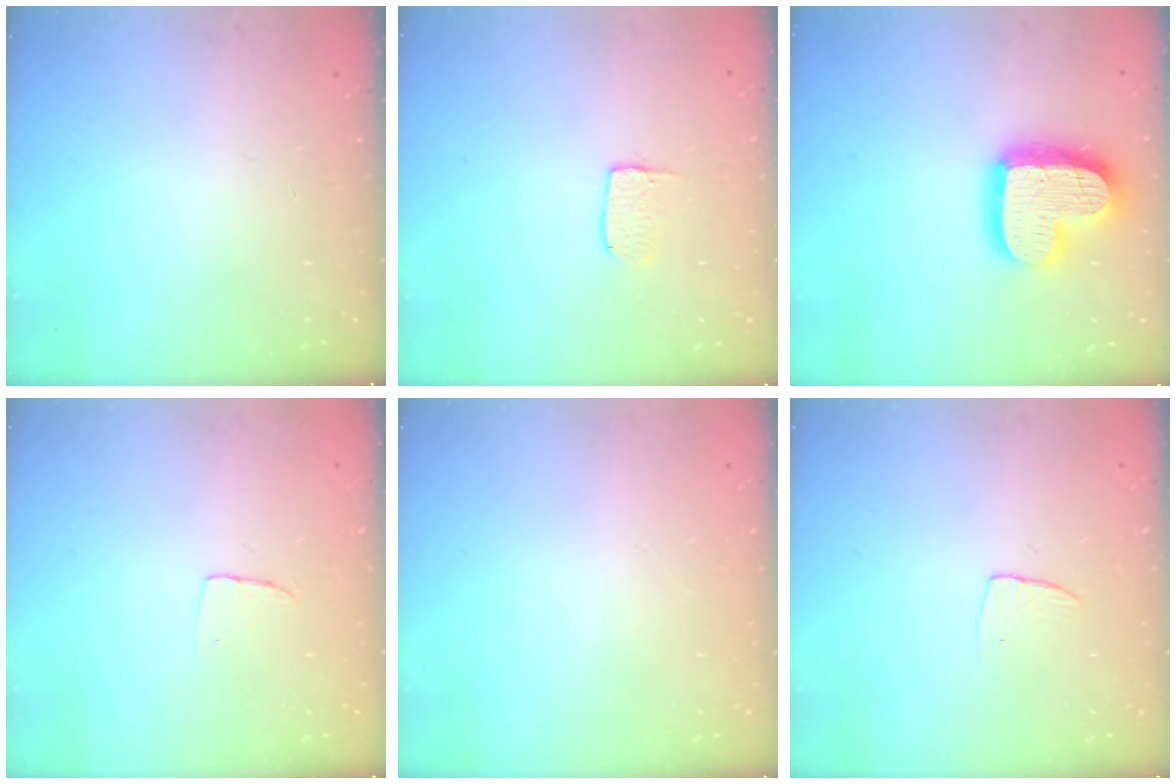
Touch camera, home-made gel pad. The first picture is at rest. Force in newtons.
{"total": 3.8, "press": 3.8, "slide": 0.2}
{"total": 17.7, "press": 17.7, "slide": 1.5}
{"total": 2.9, "press": 2.9, "slide": 0.1}
{"total": 0.0}
{"total": 4.9, "press": 4.8, "slide": 0.4}